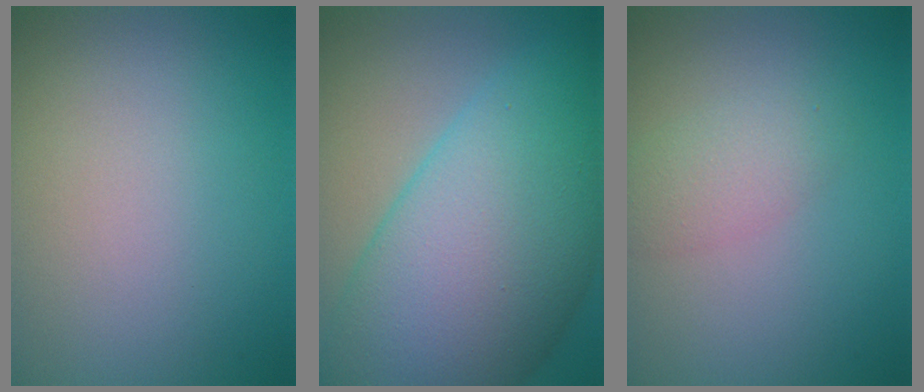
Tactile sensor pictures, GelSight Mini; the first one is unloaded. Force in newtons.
{"total": 15.1, "press": 15.1, "slide": 0.4}
{"total": 2.3, "press": 2.3, "slide": 0.1}